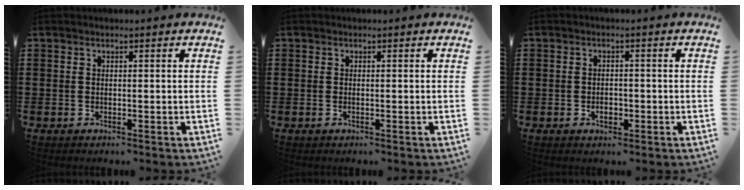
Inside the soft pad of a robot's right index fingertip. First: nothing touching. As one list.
[{"total": 0.0}, {"total": 2.0, "force": [-0.7, 1.2, 1.4], "torque": [-0.028, 0.003, -0.014]}]